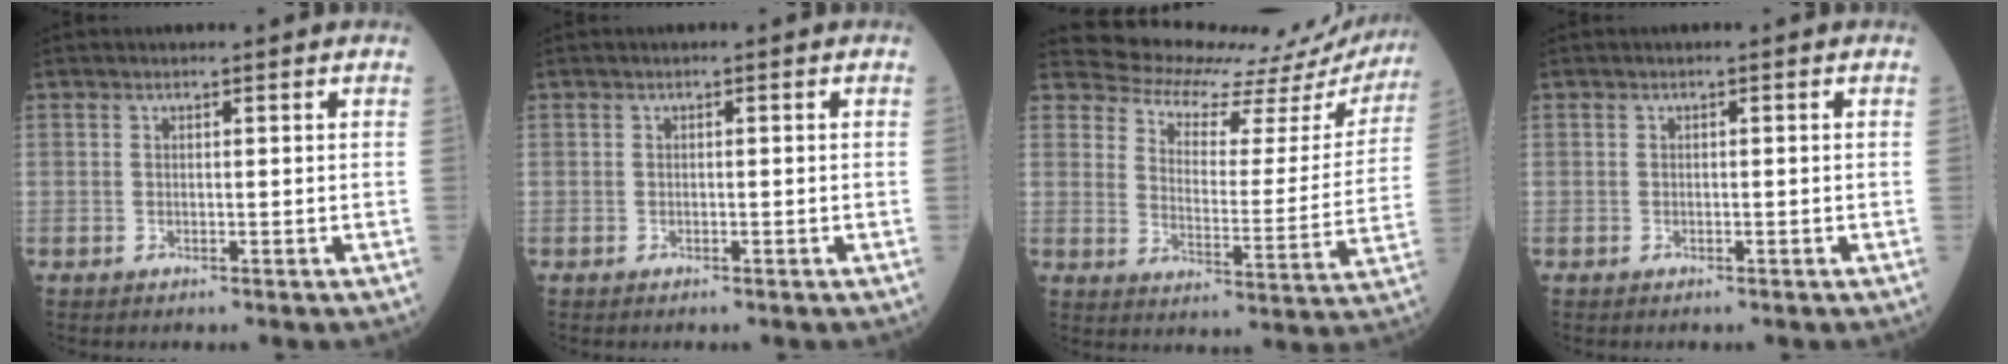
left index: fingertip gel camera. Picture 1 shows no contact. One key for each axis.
{"total": 0.0}
{"total": 20.8, "fx": 20.1, "fy": 4.4, "fz": 2.7, "tx": -0.029, "ty": -0.080, "tz": 0.229}
{"total": 0.0}